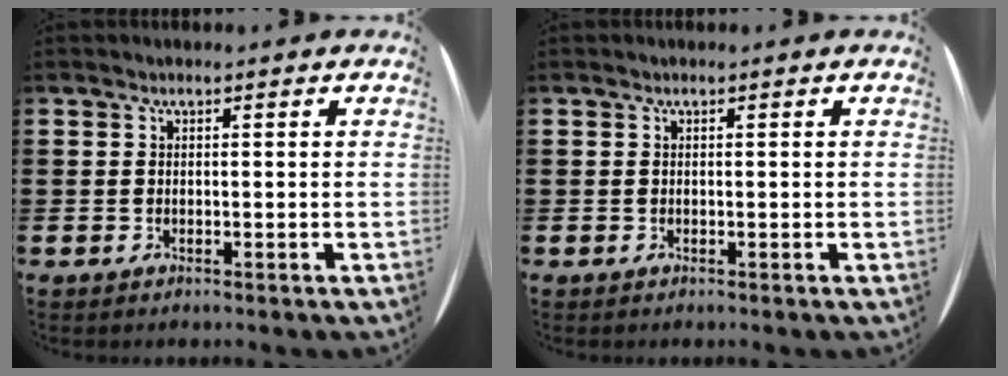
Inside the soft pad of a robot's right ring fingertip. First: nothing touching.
{"total": 0.0}